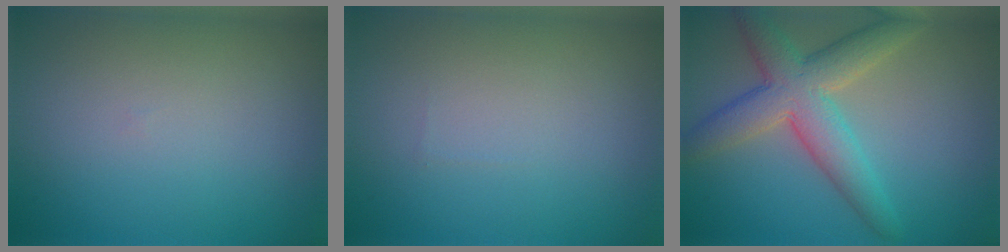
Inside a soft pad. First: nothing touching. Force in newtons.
{"total": 0.0}
{"total": 6.2, "press": 6.2, "slide": 0.2}